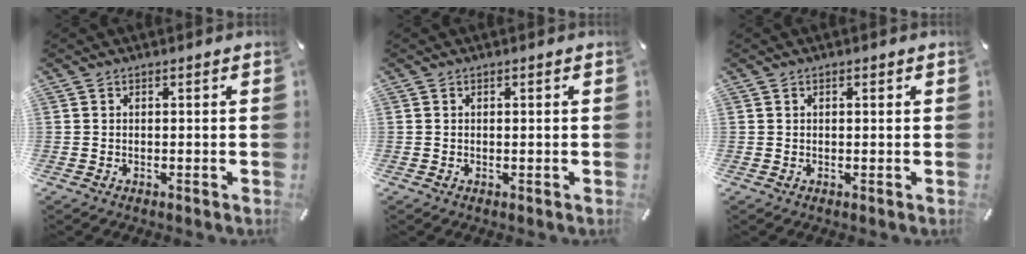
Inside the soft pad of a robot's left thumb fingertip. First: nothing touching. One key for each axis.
{"total": 0.5, "fx": 0.0, "fy": 0.2, "fz": 0.5, "tx": -0.009, "ty": 0.000, "tz": 0.001}
{"total": 0.7, "fx": 0.2, "fy": 0.5, "fz": 0.4, "tx": -0.007, "ty": 0.003, "tz": 0.003}